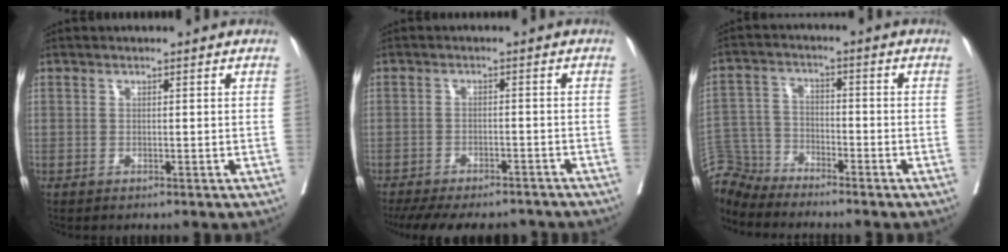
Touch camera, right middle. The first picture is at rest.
{"total": 16.2, "force": [-14.1, 4.6, 6.5], "torque": [-0.149, -0.014, -0.189]}
{"total": 6.2, "force": [-5.9, 0.9, -1.8], "torque": [0.030, 0.015, -0.120]}